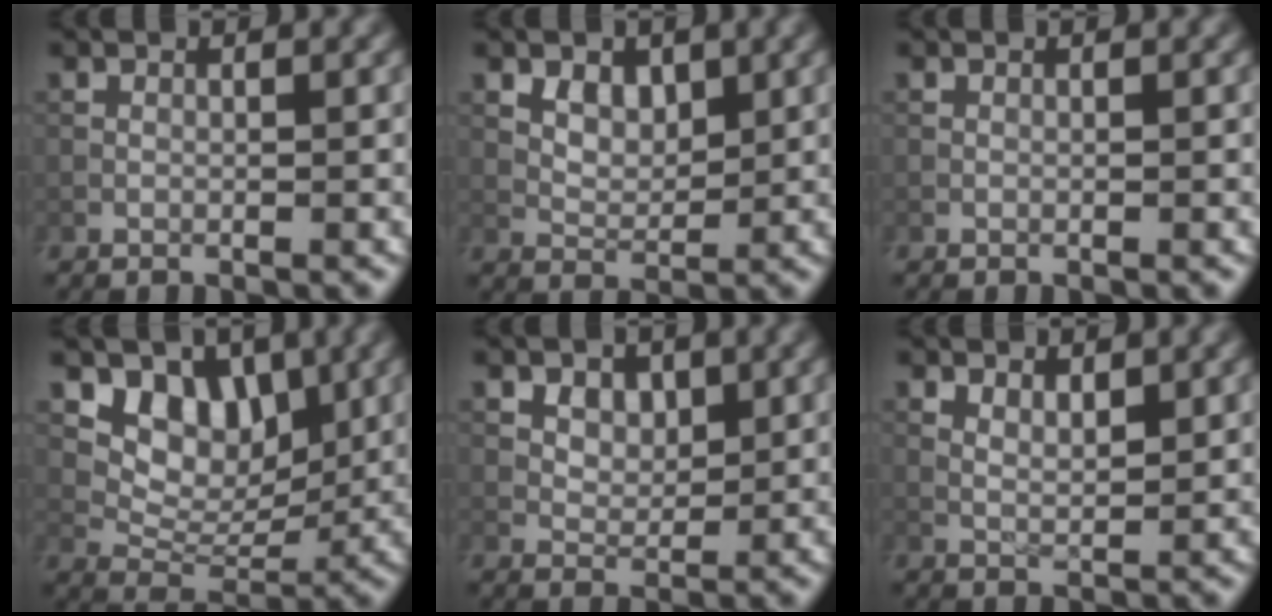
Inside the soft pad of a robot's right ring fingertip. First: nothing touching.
{"total": 2.3, "force": [0.9, 1.7, 1.3], "torque": [-0.025, -0.009, 0.024]}
{"total": 0.0}
{"total": 6.1, "force": [2.4, 4.3, 3.5], "torque": [-0.055, -0.015, 0.044]}
{"total": 2.4, "force": [1.0, 1.9, 1.1], "torque": [-0.023, -0.016, 0.035]}
{"total": 1.9, "force": [1.0, 0.9, 1.4], "torque": [-0.027, -0.005, 0.024]}